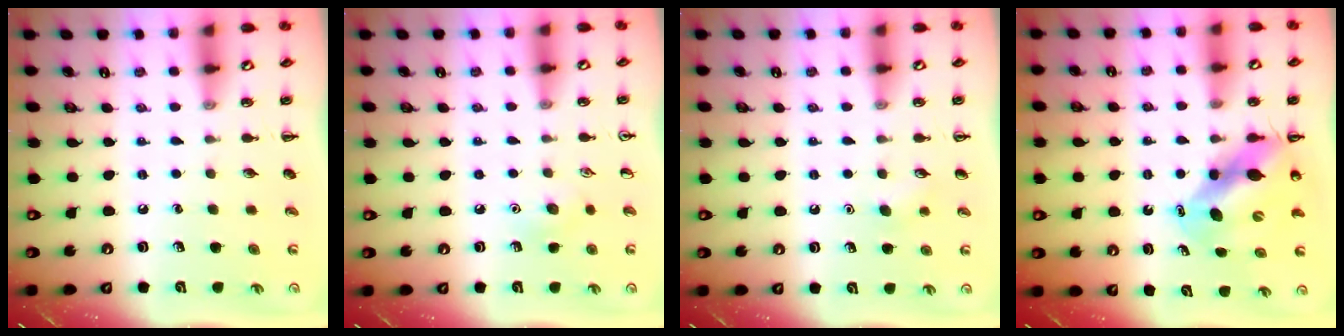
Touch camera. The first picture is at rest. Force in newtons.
{"total": 7.0, "press": 6.8, "slide": 2.0}
{"total": 4.7, "press": 4.5, "slide": 1.2}
{"total": 10.0, "press": 9.6, "slide": 2.7}